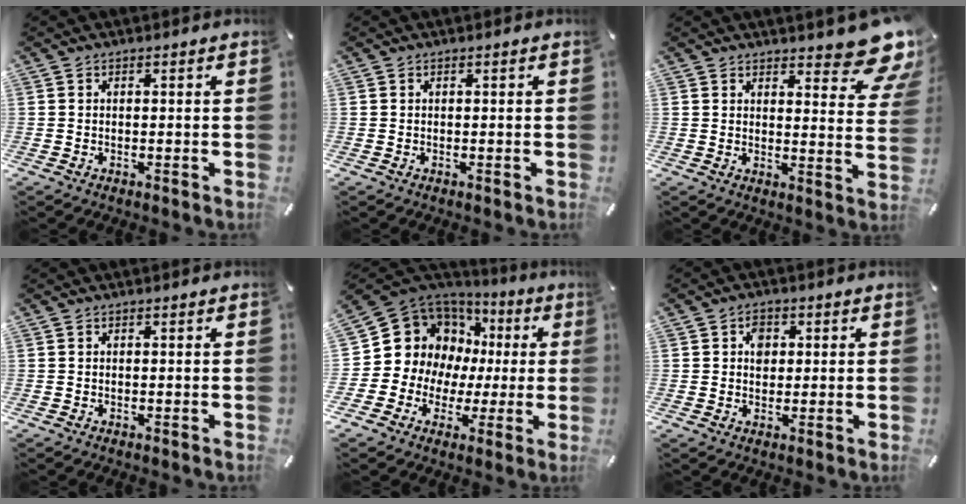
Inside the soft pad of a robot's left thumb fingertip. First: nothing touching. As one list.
[{"total": 0.0}, {"total": 10.7, "force": [8.2, 3.7, 5.8], "torque": [-0.057, -0.073, 0.144]}, {"total": 0.0}, {"total": 12.8, "force": [3.0, 12.0, 3.2], "torque": [-0.075, -0.051, 0.074]}, {"total": 3.9, "force": [0.6, 3.2, 2.1], "torque": [-0.023, -0.004, 0.006]}]